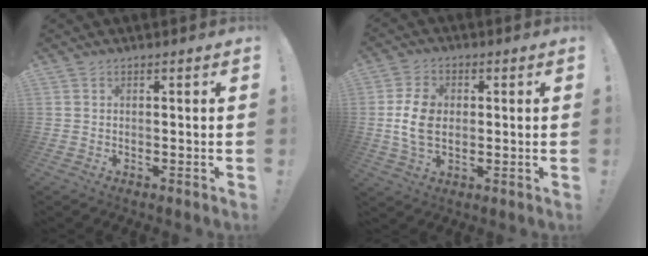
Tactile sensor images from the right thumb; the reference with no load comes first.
{"total": 10.2, "force": [-0.2, 6.9, 7.5], "torque": [-0.142, 0.000, -0.002]}